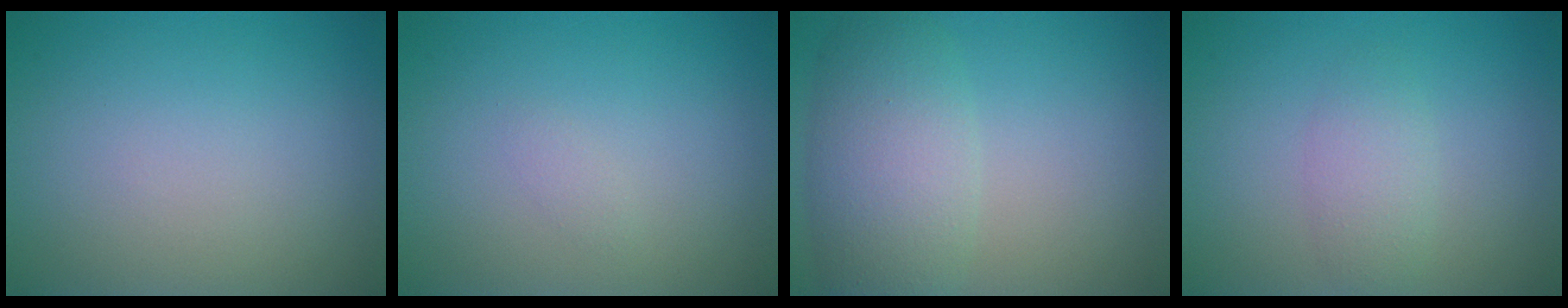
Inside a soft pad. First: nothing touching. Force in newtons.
{"total": 0.5, "press": 0.5, "slide": 0.0}
{"total": 5.6, "press": 5.6, "slide": 0.5}
{"total": 1.9, "press": 1.9, "slide": 0.1}